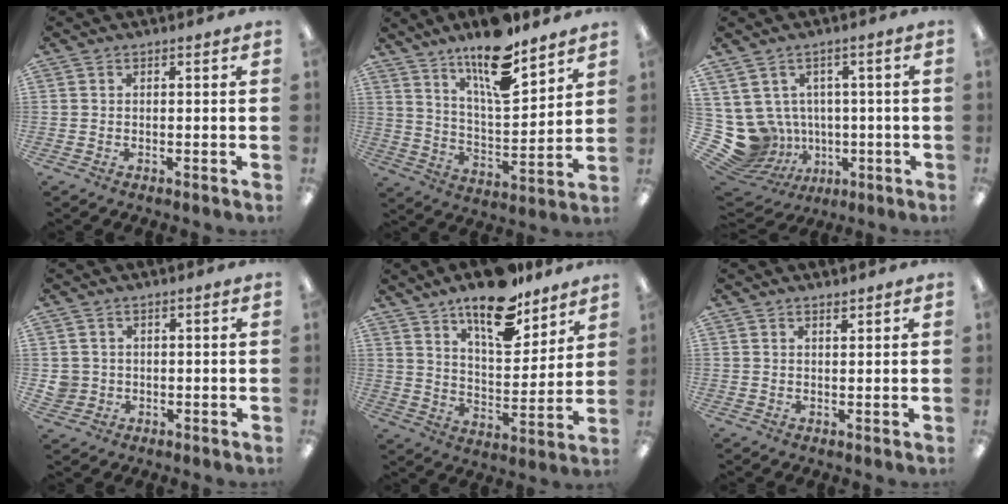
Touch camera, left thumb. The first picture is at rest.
{"total": 15.6, "force": [11.7, 4.2, 9.3], "torque": [-0.162, -0.070, 0.197]}
{"total": 10.9, "force": [-1.0, 10.2, 3.5], "torque": [-0.118, -0.014, -0.006]}
{"total": 3.0, "force": [0.2, 3.0, 0.3], "torque": [-0.012, 0.005, 0.003]}
{"total": 16.3, "force": [12.6, 5.9, 8.3], "torque": [-0.127, -0.079, 0.217]}
{"total": 1.4, "force": [1.3, 0.3, 0.5], "torque": [-0.011, -0.002, 0.024]}